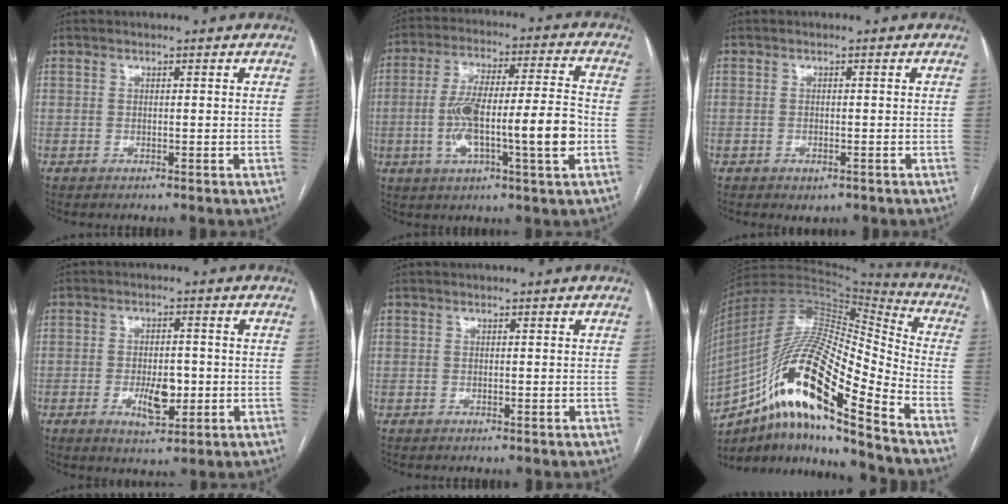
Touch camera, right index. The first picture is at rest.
{"total": 15.5, "force": [-3.1, 1.7, 15.1], "torque": [-0.267, 0.015, -0.052]}
{"total": 1.6, "force": [-0.9, 1.1, 0.9], "torque": [-0.006, 0.001, -0.004]}
{"total": 5.8, "force": [-1.4, 2.5, 5.0], "torque": [-0.085, -0.001, -0.016]}
{"total": 0.0}
{"total": 22.7, "force": [-12.8, 3.1, 18.5], "torque": [-0.360, -0.005, -0.229]}